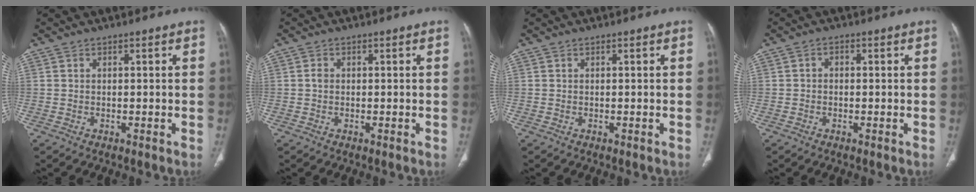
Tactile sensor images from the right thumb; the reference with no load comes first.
{"total": 1.0, "force": [0.0, 0.8, 0.5], "torque": [-0.008, 0.002, -0.003]}
{"total": 0.0}
{"total": 1.2, "force": [-0.1, 1.0, 0.7], "torque": [-0.005, 0.005, -0.006]}